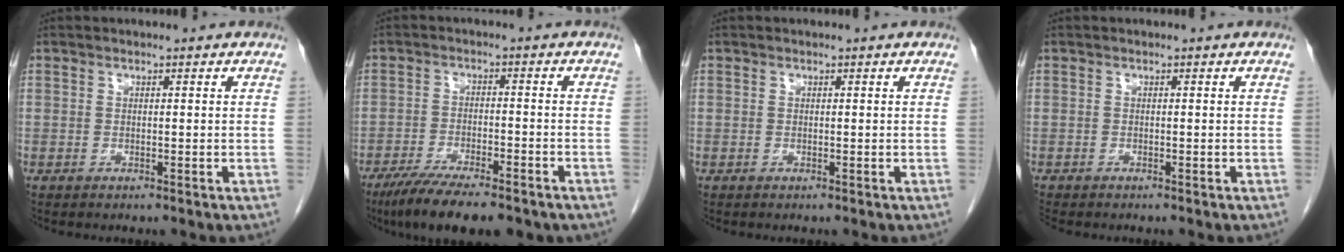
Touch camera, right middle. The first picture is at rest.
{"total": 12.9, "force": [-9.8, 3.0, 7.9], "torque": [-0.125, -0.022, -0.150]}
{"total": 0.0}
{"total": 1.3, "force": [-1.2, 0.4, 0.3], "torque": [-0.012, -0.004, -0.021]}